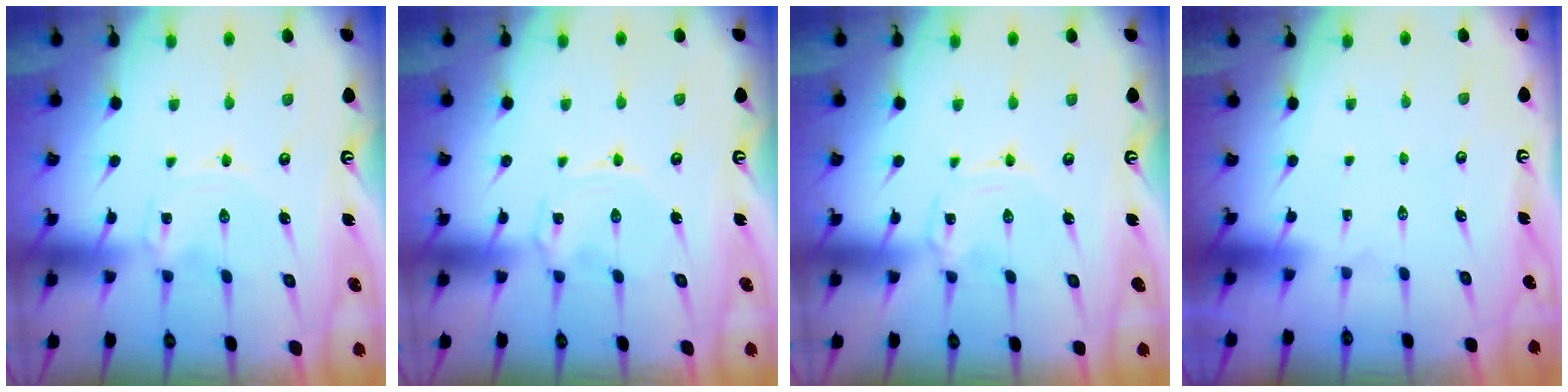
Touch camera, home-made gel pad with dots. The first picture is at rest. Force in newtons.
{"total": 0.6, "press": 0.6, "slide": 0.2}
{"total": 0.0}
{"total": 1.5, "press": 1.5, "slide": 0.1}